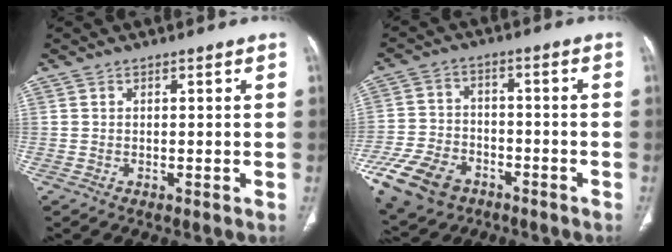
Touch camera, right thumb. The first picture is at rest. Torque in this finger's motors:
{"motor_torque": [1.25, 1.19, 0.78, -0.86, 0.12]}